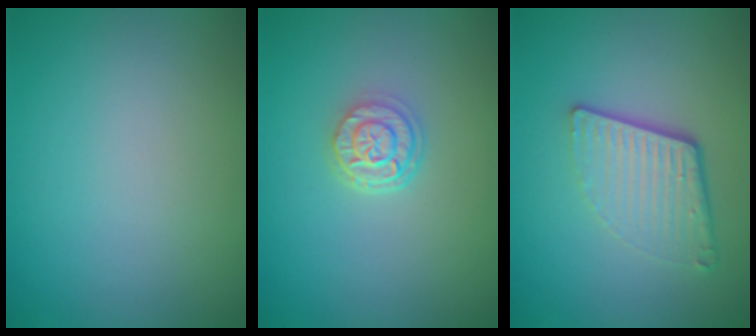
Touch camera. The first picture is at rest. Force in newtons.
{"total": 2.7, "press": 2.2, "slide": 1.6}
{"total": 4.5, "press": 2.9, "slide": 3.4}